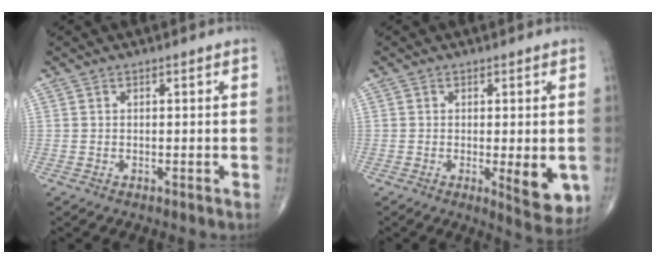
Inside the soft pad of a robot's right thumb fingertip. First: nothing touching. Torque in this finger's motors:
{"motor_torque": [0.33, 0.88, 0.42, 0.04, 0.09]}